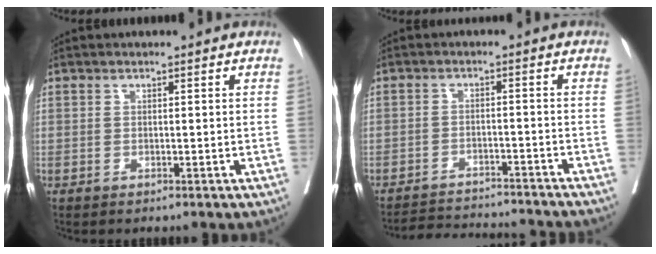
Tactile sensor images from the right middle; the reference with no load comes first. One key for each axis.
{"total": 10.7, "fx": -10.5, "fy": 0.4, "fz": 2.0, "tx": -0.027, "ty": 0.005, "tz": -0.150}